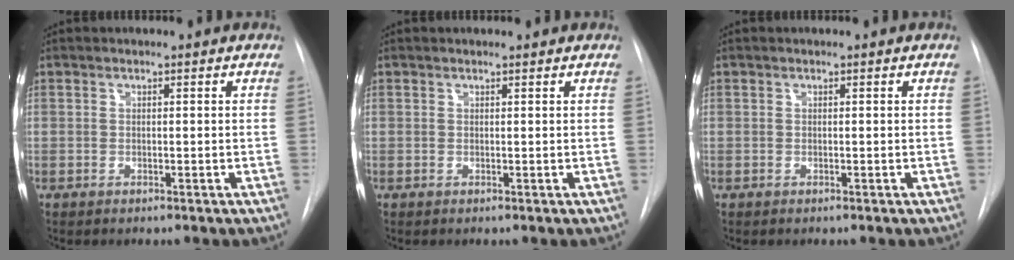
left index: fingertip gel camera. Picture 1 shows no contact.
{"total": 0.0}
{"total": 0.0}